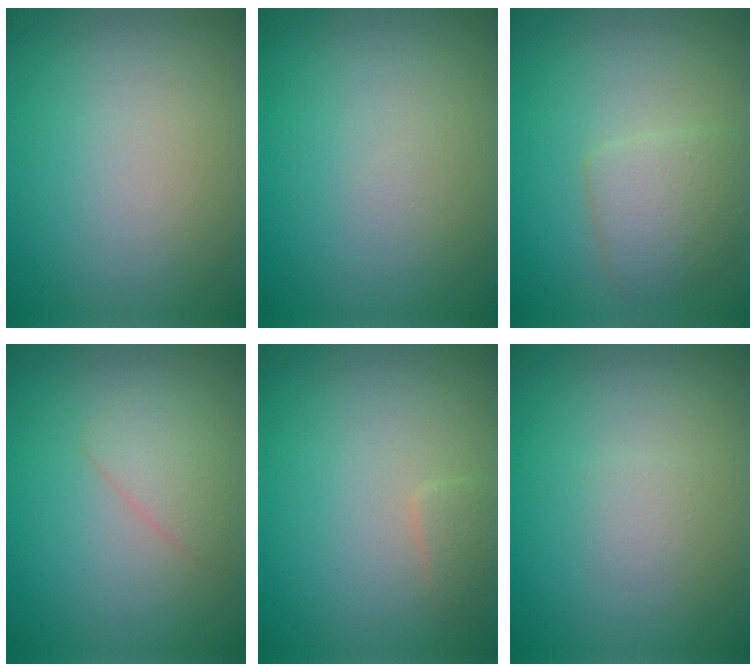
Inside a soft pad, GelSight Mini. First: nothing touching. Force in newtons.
{"total": 0.0}
{"total": 3.0, "press": 3.0, "slide": 0.1}
{"total": 1.9, "press": 1.8, "slide": 0.1}
{"total": 1.2, "press": 1.2, "slide": 0.0}
{"total": 0.7, "press": 0.7, "slide": 0.0}